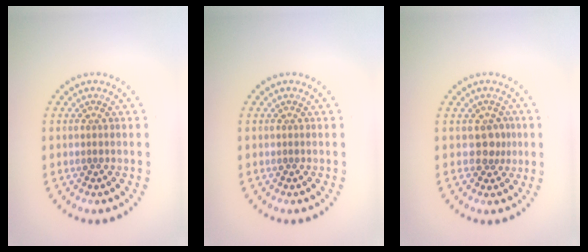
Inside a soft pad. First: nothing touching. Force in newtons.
{"total": 0.0}
{"total": 2.0, "press": 1.6, "slide": 1.2}